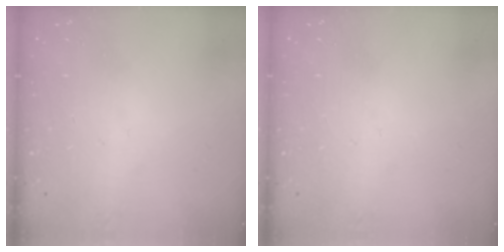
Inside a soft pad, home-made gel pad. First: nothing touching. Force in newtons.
{"total": 0.0}